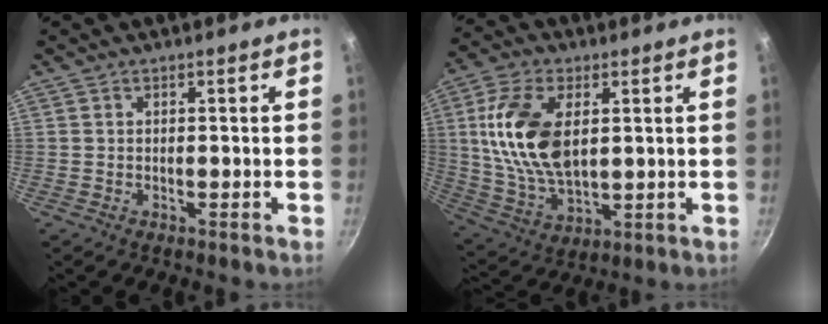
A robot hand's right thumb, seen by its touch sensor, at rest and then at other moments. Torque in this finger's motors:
{"motor_torque": [0.75, 0.86, 1.61, 0.15, 0.61]}